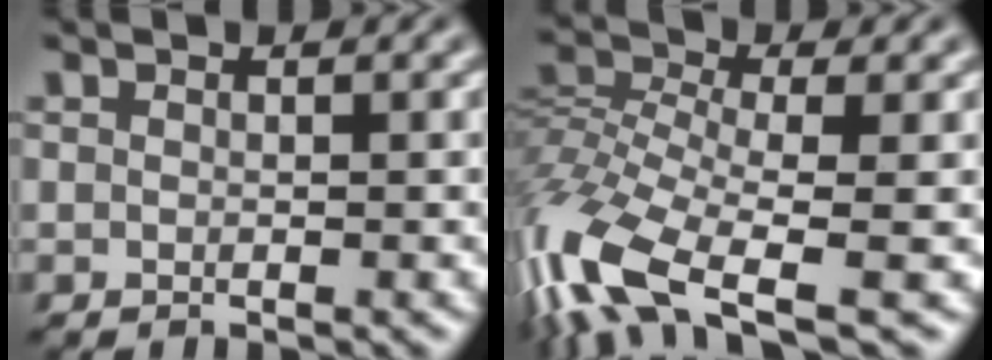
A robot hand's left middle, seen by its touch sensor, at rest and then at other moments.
{"total": 10.7, "force": [-5.4, 4.1, 8.2], "torque": [-0.174, -0.005, -0.114]}